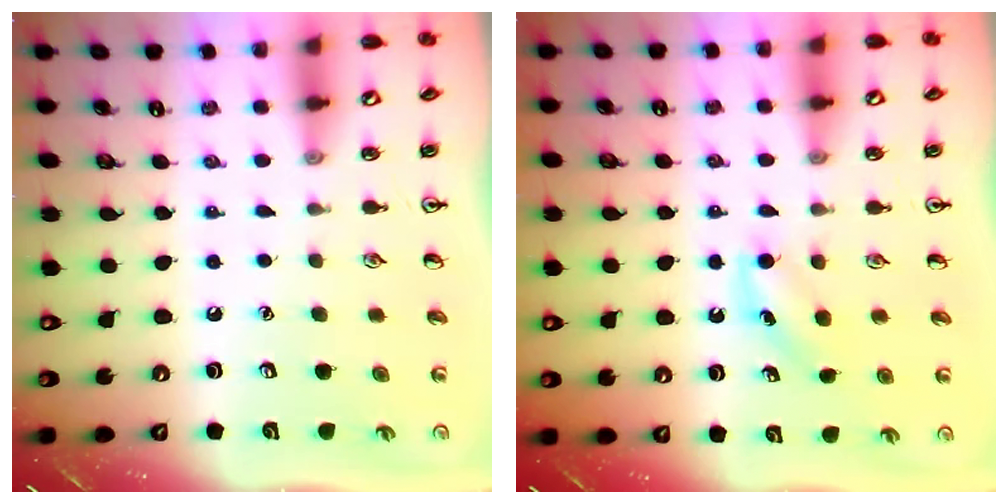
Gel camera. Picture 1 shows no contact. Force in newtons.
{"total": 4.7, "press": 4.5, "slide": 1.6}